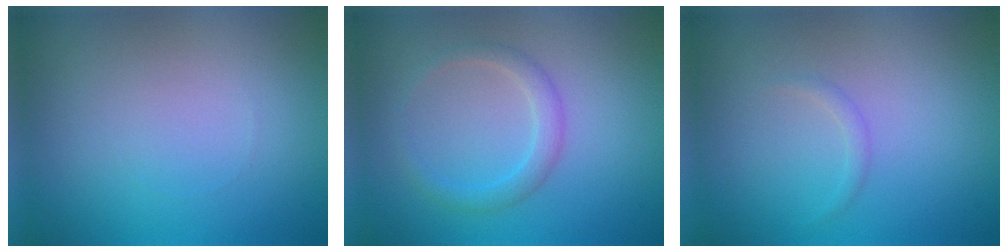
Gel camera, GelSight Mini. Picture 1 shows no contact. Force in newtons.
{"total": 2.0, "press": 2.0, "slide": 0.1}
{"total": 0.7, "press": 0.7, "slide": 0.0}